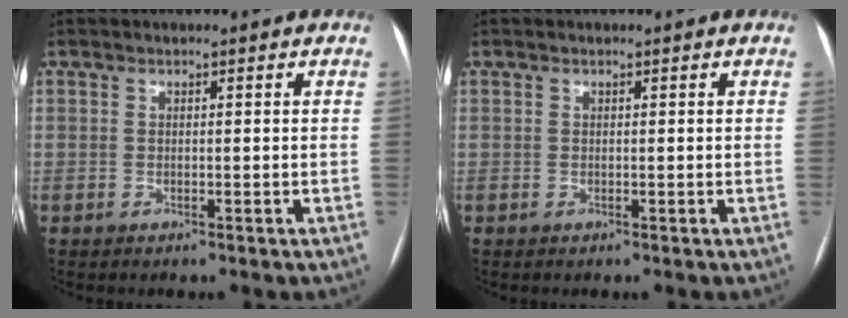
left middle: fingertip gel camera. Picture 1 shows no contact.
{"total": 0.0}